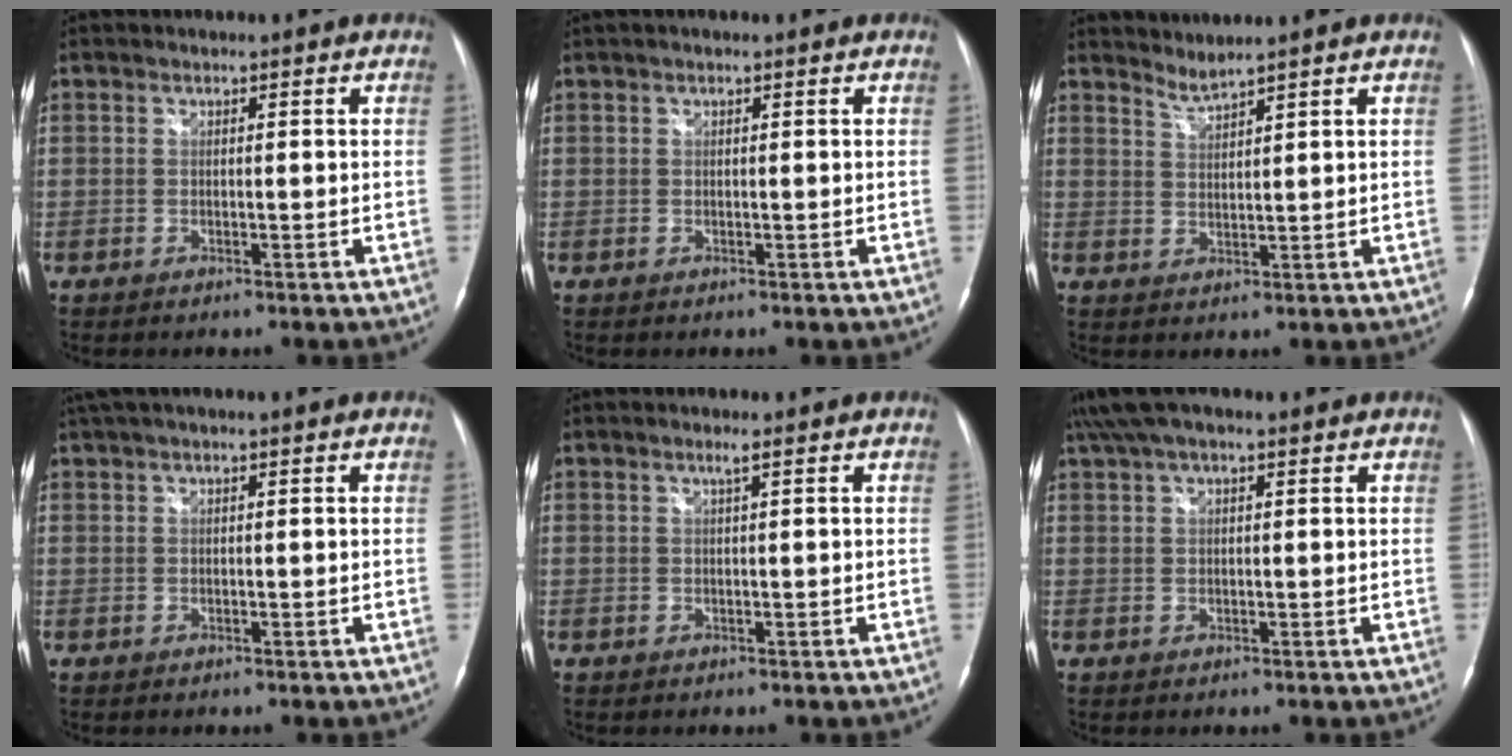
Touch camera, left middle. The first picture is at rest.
{"total": 0.7, "force": [0.5, 0.1, 0.5], "torque": [-0.013, 0.007, 0.007]}
{"total": 2.3, "force": [2.1, -0.8, 0.1], "torque": [-0.006, -0.006, 0.047]}
{"total": 3.5, "force": [2.4, 0.1, 2.6], "torque": [-0.056, 0.035, 0.046]}
{"total": 0.9, "force": [0.5, -0.2, 0.8], "torque": [-0.019, 0.000, 0.010]}
{"total": 6.8, "force": [4.8, 1.7, 4.5], "torque": [-0.092, 0.046, 0.085]}